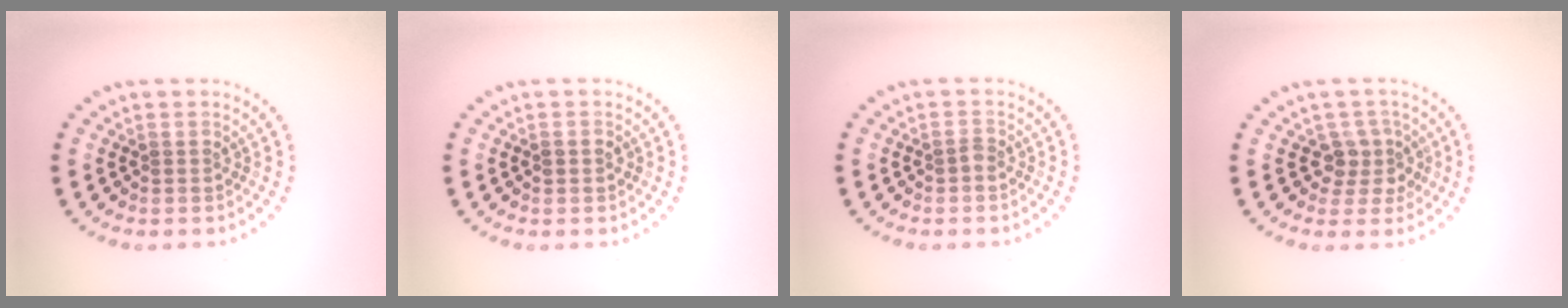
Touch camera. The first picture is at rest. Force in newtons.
{"total": 1.1, "press": 1.1, "slide": 0.1}
{"total": 0.7, "press": 0.6, "slide": 0.4}
{"total": 2.6, "press": 2.1, "slide": 1.6}